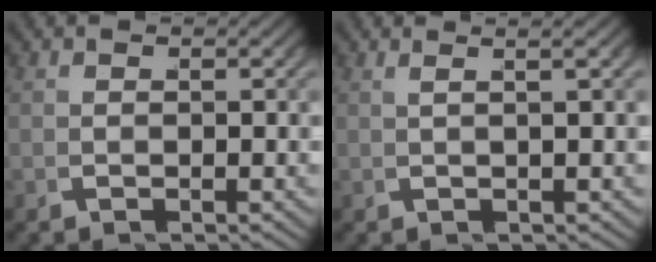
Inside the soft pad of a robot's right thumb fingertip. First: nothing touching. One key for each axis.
{"total": 2.6, "fx": 1.5, "fy": 0.1, "fz": 2.1, "tx": -0.029, "ty": 0.016, "tz": 0.021}